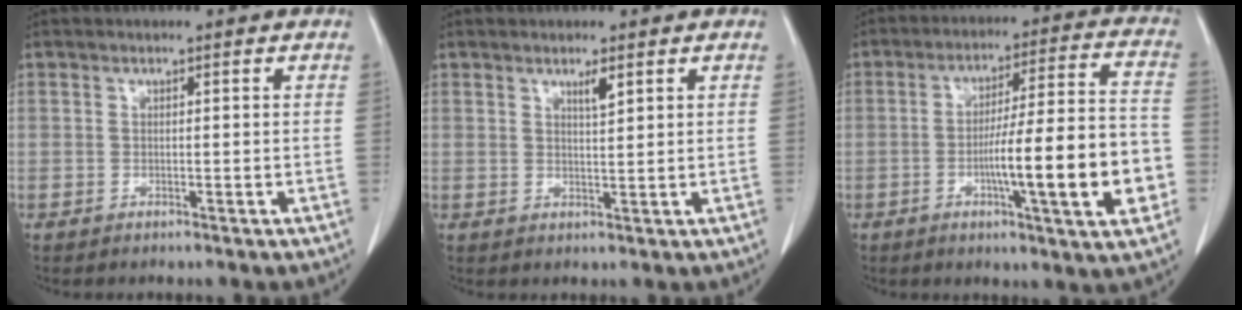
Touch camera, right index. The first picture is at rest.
{"total": 2.0, "force": [1.2, 0.1, 1.5], "torque": [-0.030, -0.004, 0.022]}
{"total": 16.5, "force": [-4.2, 1.0, 15.9], "torque": [-0.235, 0.008, -0.061]}